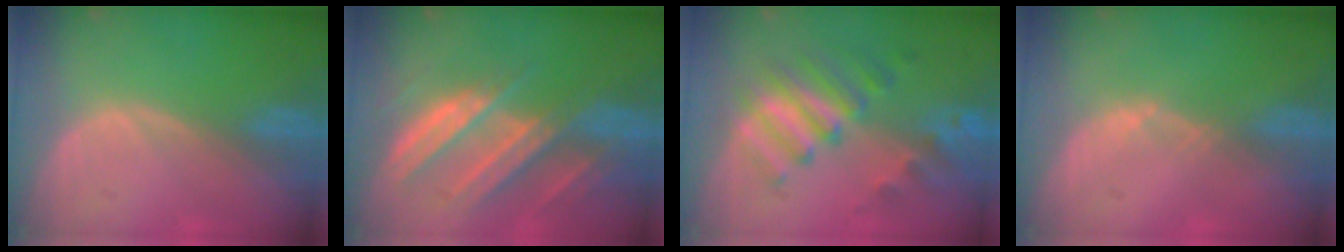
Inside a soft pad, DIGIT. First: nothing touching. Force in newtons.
{"total": 9.9, "press": 8.7, "slide": 4.6}
{"total": 9.2, "press": 8.3, "slide": 4.0}
{"total": 0.6, "press": 0.5, "slide": 0.2}